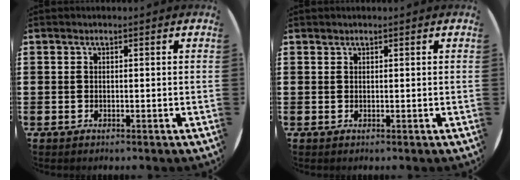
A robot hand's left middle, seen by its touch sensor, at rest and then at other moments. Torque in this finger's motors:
{"motor_torque": [-0.16, 0.00, -0.01, -0.01]}